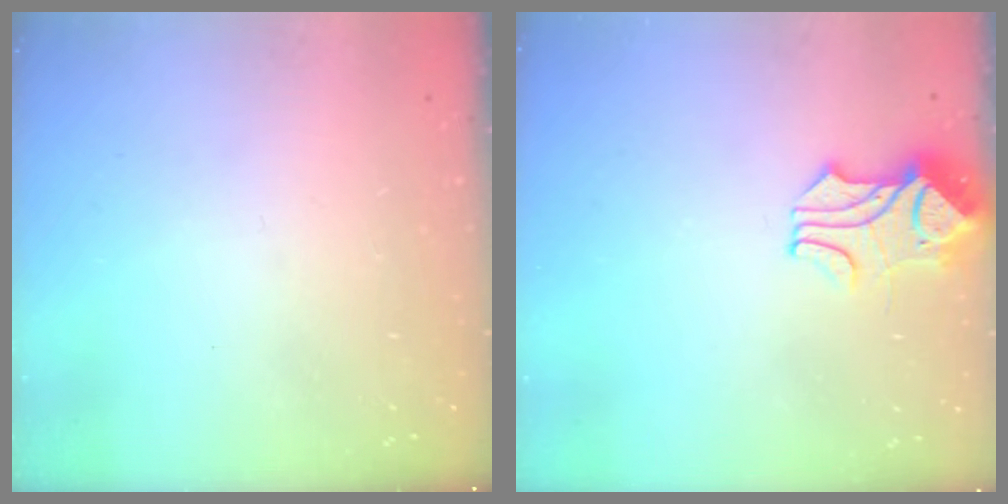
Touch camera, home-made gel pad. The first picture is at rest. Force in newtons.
{"total": 1.7, "press": 1.3, "slide": 1.1}